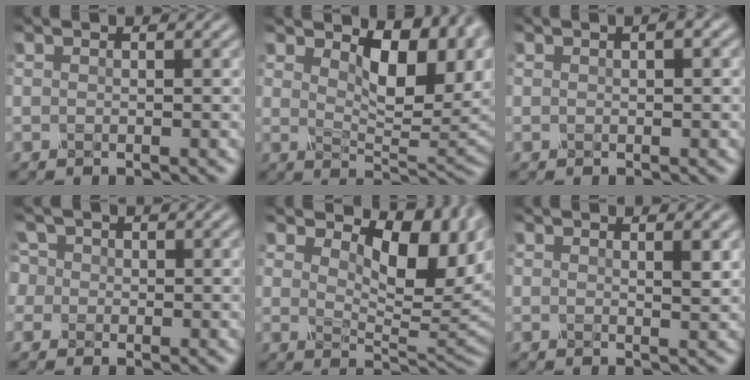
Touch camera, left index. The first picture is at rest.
{"total": 8.7, "force": [3.4, 4.1, 6.8], "torque": [-0.106, -0.007, 0.054]}
{"total": 0.8, "force": [0.2, 0.2, 0.7], "torque": [-0.011, 0.002, 0.003]}
{"total": 3.6, "force": [1.1, 3.2, 1.5], "torque": [-0.038, 0.018, 0.001]}
{"total": 9.2, "force": [3.1, 4.6, 7.3], "torque": [-0.110, -0.004, 0.046]}
{"total": 1.6, "force": [0.8, 0.5, 1.4], "torque": [-0.013, -0.001, 0.009]}